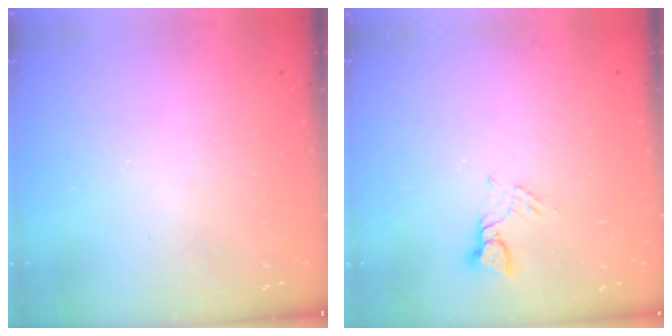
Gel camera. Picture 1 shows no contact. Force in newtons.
{"total": 2.6, "press": 2.6, "slide": 0.1}